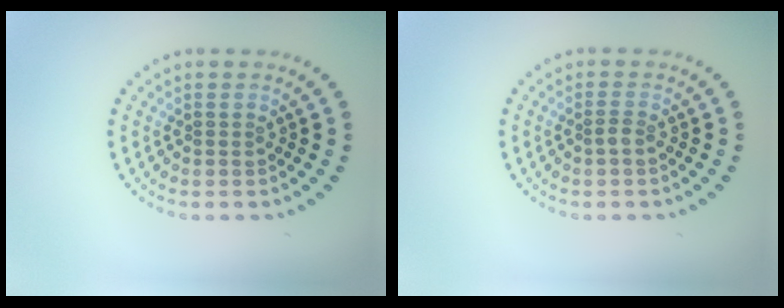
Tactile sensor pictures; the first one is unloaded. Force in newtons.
{"total": 0.9, "press": 0.6, "slide": 0.6}